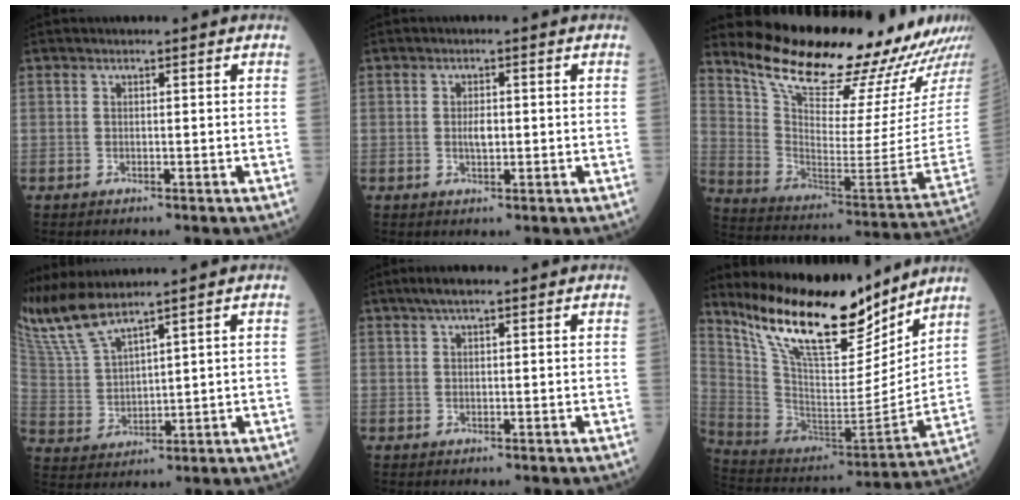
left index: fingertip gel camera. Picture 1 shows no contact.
{"total": 2.0, "force": [-0.2, 0.8, 1.8], "torque": [-0.035, -0.003, -0.004]}
{"total": 25.4, "force": [22.9, 1.4, 11.0], "torque": [-0.189, -0.108, 0.332]}
{"total": 9.6, "force": [8.4, 0.5, 4.7], "torque": [-0.119, 0.003, 0.182]}
{"total": 3.6, "force": [2.4, 0.8, 2.5], "torque": [-0.048, 0.016, 0.041]}
{"total": 21.2, "force": [16.9, 5.6, 11.5], "torque": [-0.204, -0.023, 0.299]}